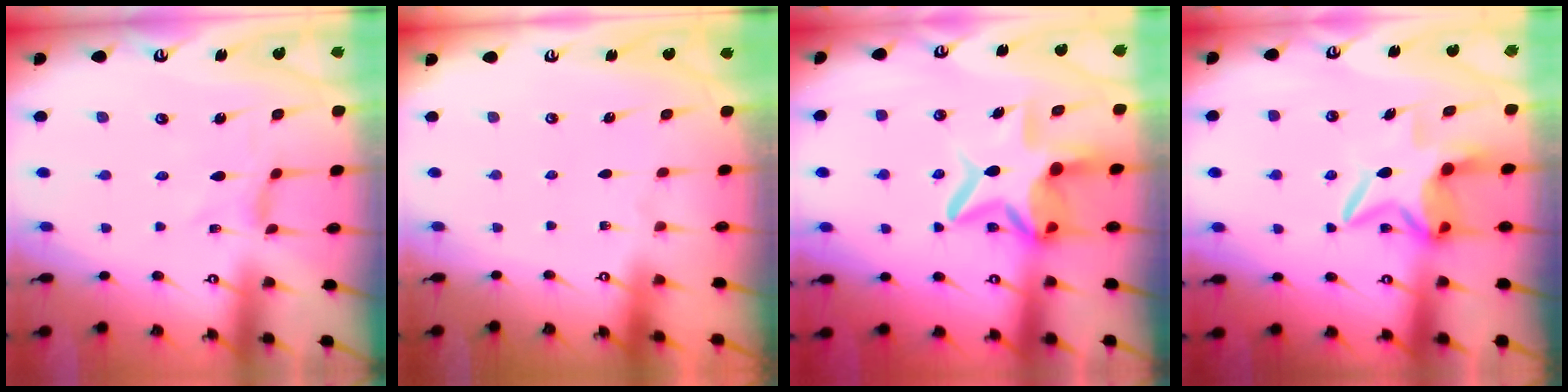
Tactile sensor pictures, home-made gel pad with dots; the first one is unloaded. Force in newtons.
{"total": 0.0}
{"total": 11.6, "press": 11.5, "slide": 1.6}
{"total": 8.7, "press": 8.6, "slide": 0.9}